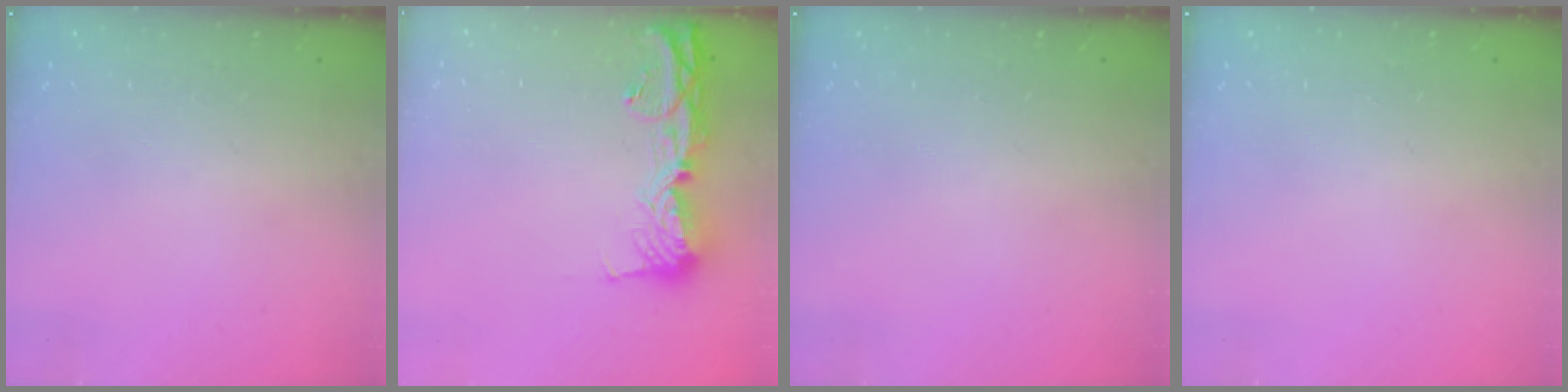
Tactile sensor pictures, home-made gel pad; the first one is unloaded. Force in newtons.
{"total": 14.4, "press": 14.3, "slide": 1.5}
{"total": 0.0}
{"total": 0.0}